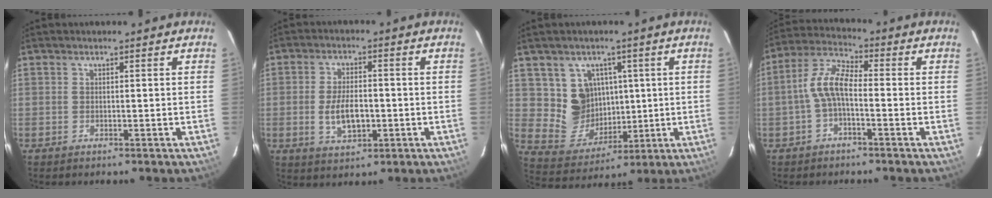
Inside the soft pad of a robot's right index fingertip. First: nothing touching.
{"total": 7.2, "force": [-1.4, 3.6, 6.1], "torque": [-0.122, -0.003, -0.018]}
{"total": 10.4, "force": [2.9, 9.5, 3.0], "torque": [-0.073, 0.006, 0.074]}
{"total": 6.8, "force": [-1.7, 2.6, 6.1], "torque": [-0.136, 0.020, -0.038]}